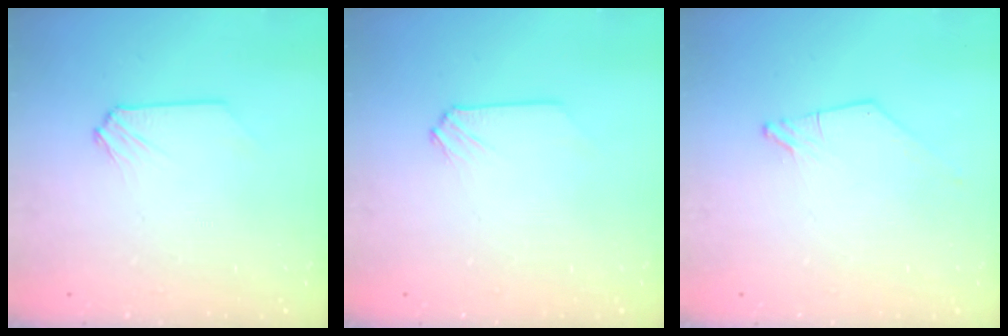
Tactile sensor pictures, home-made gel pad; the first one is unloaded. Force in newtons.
{"total": 0.0}
{"total": 0.0}